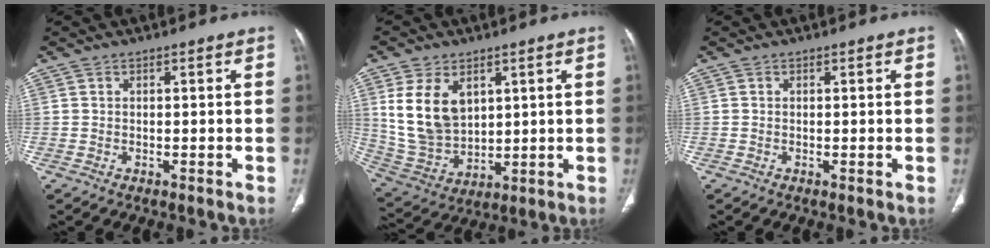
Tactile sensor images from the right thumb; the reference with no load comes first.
{"total": 13.2, "force": [4.2, 9.0, 8.7], "torque": [-0.146, -0.016, 0.105]}
{"total": 0.0}